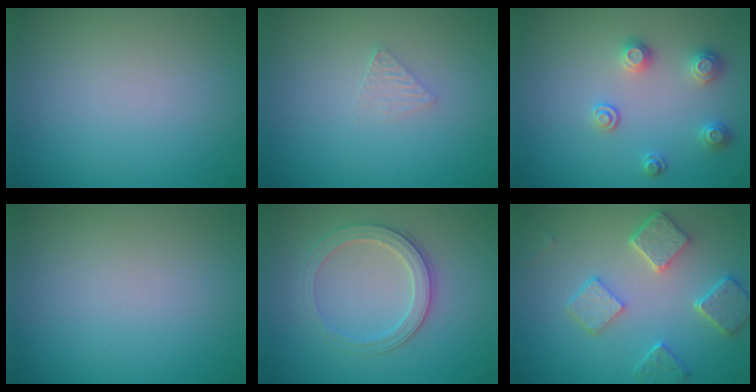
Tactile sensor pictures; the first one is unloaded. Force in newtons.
{"total": 1.0, "press": 1.0, "slide": 0.1}
{"total": 2.4, "press": 2.4, "slide": 0.4}
{"total": 0.0}
{"total": 2.9, "press": 2.8, "slide": 0.7}
{"total": 5.1, "press": 4.0, "slide": 3.2}